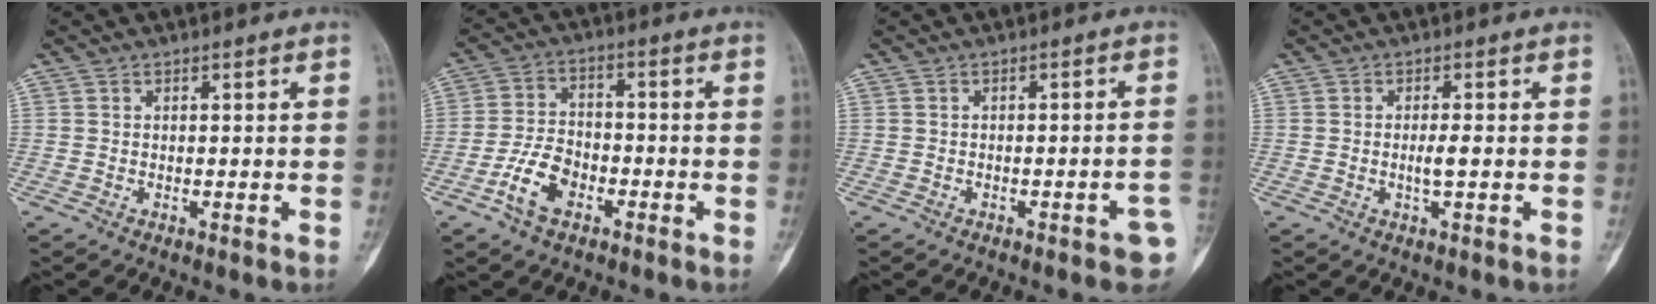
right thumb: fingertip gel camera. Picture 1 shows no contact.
{"total": 8.0, "force": [-3.9, 4.8, 5.1], "torque": [-0.090, 0.024, -0.076]}
{"total": 4.9, "force": [-2.3, 1.3, 4.1], "torque": [-0.040, 0.016, -0.024]}
{"total": 2.4, "force": [-0.3, 0.4, 2.3], "torque": [-0.044, -0.001, -0.007]}